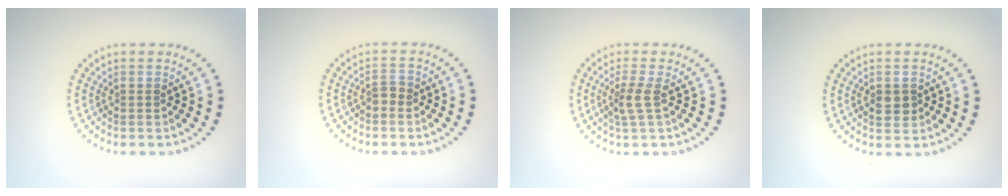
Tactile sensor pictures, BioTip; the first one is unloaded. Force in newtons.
{"total": 1.1, "press": 0.9, "slide": 0.5}
{"total": 2.0, "press": 1.6, "slide": 1.3}
{"total": 1.8, "press": 1.8, "slide": 0.2}